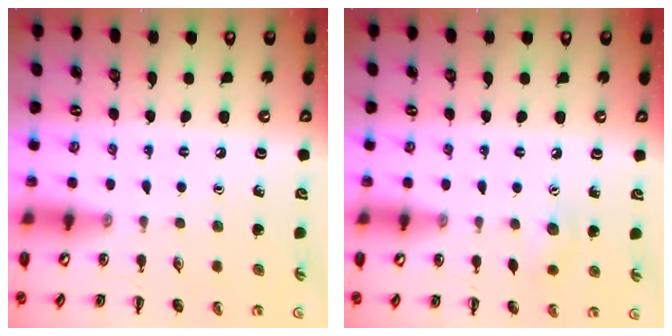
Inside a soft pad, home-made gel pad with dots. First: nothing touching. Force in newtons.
{"total": 6.1, "press": 6.0, "slide": 1.2}